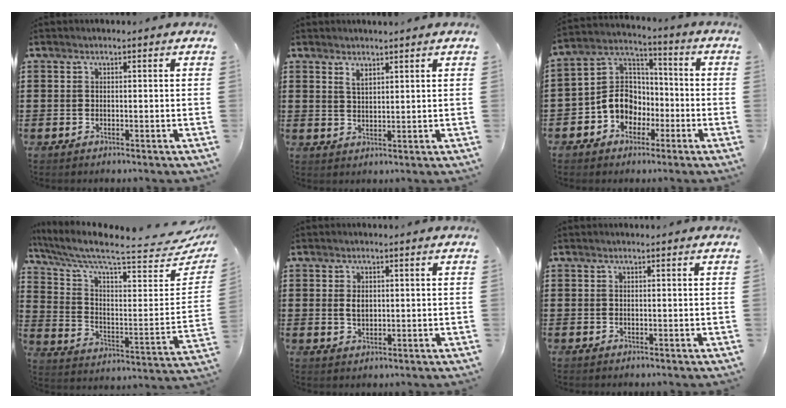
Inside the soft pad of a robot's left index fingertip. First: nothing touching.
{"total": 2.3, "force": [1.9, 0.7, 1.0], "torque": [-0.023, 0.003, 0.035]}
{"total": 8.2, "force": [-2.8, 7.1, 3.1], "torque": [-0.103, 0.010, -0.062]}
{"total": 7.7, "force": [6.3, 0.9, 4.3], "torque": [-0.112, -0.055, 0.104]}
{"total": 2.2, "force": [0.5, 1.3, 1.6], "torque": [-0.035, 0.006, 0.009]}
{"total": 0.0}